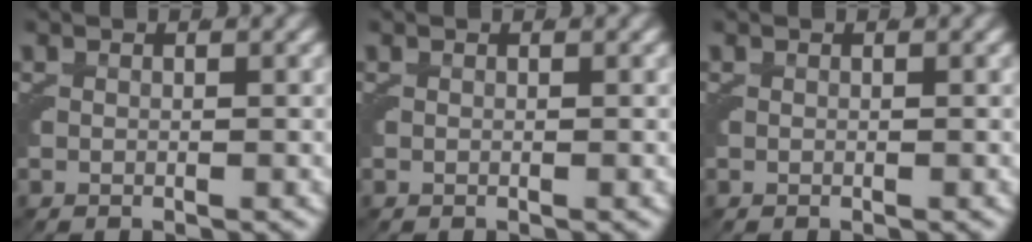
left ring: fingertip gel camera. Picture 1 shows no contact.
{"total": 0.0}
{"total": 0.0}